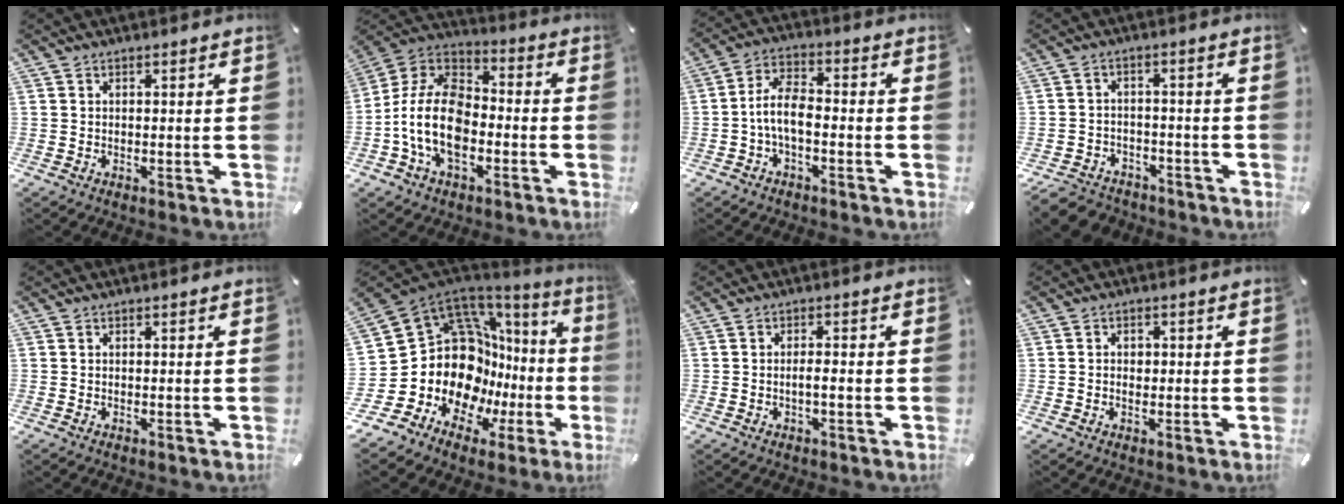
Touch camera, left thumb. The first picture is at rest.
{"total": 15.5, "force": [-4.9, 10.2, 10.6], "torque": [-0.245, 0.022, -0.098]}
{"total": 7.6, "force": [-2.6, 3.6, 6.2], "torque": [-0.129, 0.012, -0.049]}
{"total": 4.6, "force": [-3.5, 2.9, 1.0], "torque": [-0.033, 0.011, -0.071]}
{"total": 0.0}
{"total": 20.9, "force": [0.4, 15.3, 14.3], "torque": [-0.240, -0.081, 0.056]}
{"total": 2.3, "force": [-0.7, 0.4, 2.1], "torque": [-0.038, 0.003, -0.014]}
{"total": 1.9, "force": [-0.1, 1.5, 1.2], "torque": [-0.017, 0.001, -0.006]}